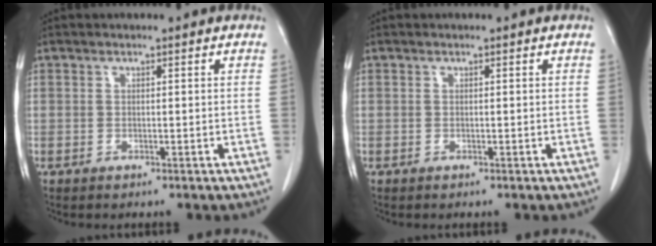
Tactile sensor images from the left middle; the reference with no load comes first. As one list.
[{"total": 0.0}]